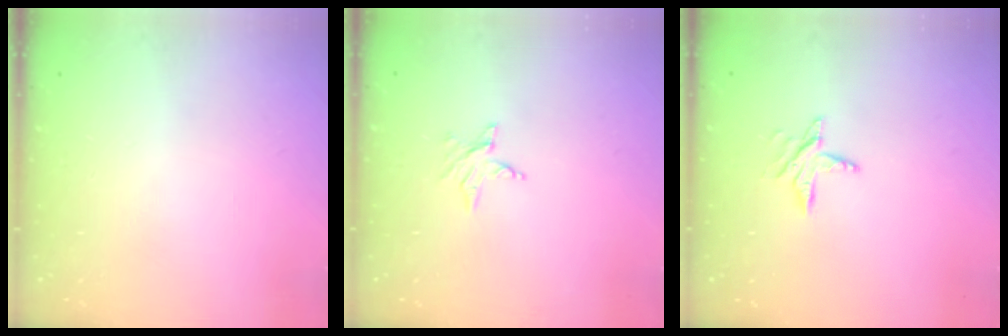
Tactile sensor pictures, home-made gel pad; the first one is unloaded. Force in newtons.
{"total": 2.5, "press": 2.5, "slide": 0.4}
{"total": 6.3, "press": 6.3, "slide": 0.5}